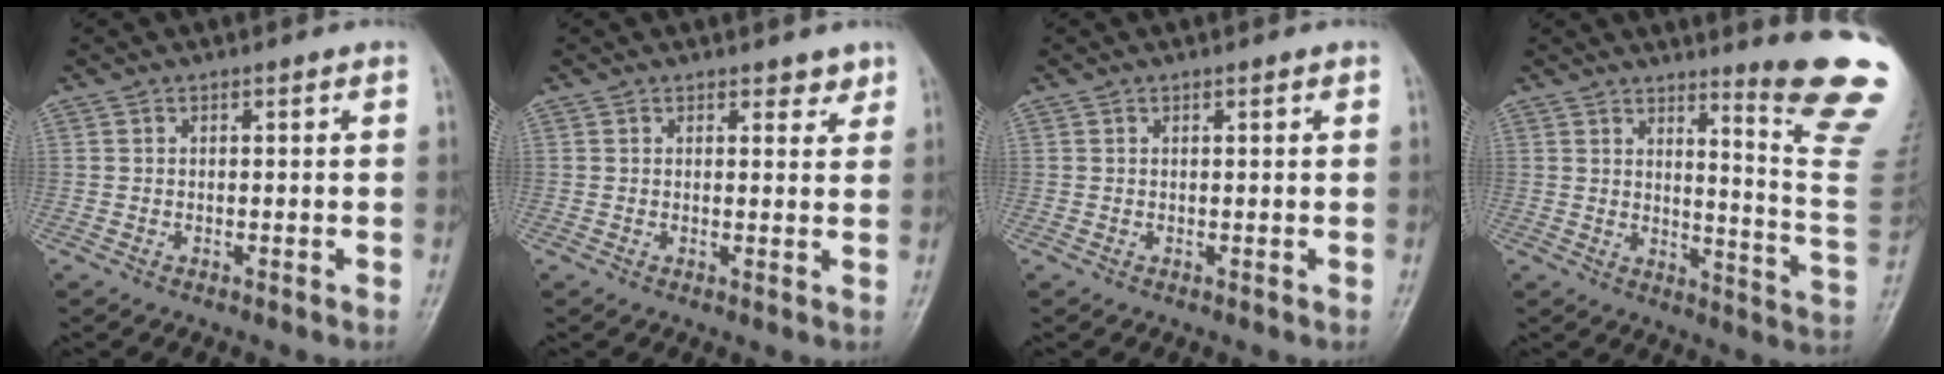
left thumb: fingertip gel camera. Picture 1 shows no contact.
{"total": 2.6, "force": [2.0, 1.3, 1.2], "torque": [0.002, -0.012, 0.024]}
{"total": 0.7, "force": [0.4, 0.1, 0.6], "torque": [-0.009, 0.001, 0.005]}
{"total": 17.1, "force": [11.7, 0.8, 12.5], "torque": [-0.135, -0.118, 0.147]}